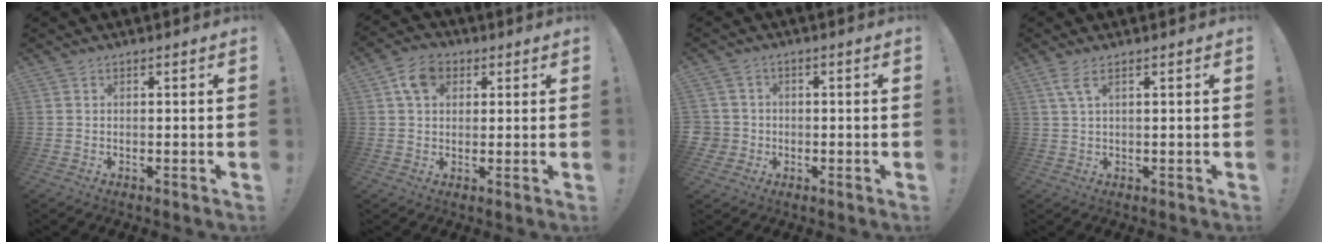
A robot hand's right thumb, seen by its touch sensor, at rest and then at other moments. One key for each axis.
{"total": 7.8, "fx": 2.9, "fy": 5.6, "fz": 4.5, "tx": -0.074, "ty": 0.005, "tz": 0.057}
{"total": 4.2, "fx": -0.3, "fy": 4.1, "fz": 1.0, "tx": -0.033, "ty": 0.008, "tz": -0.003}
{"total": 3.5, "fx": 1.6, "fy": 0.9, "fz": 3.0, "tx": -0.069, "ty": 0.003, "tz": 0.030}